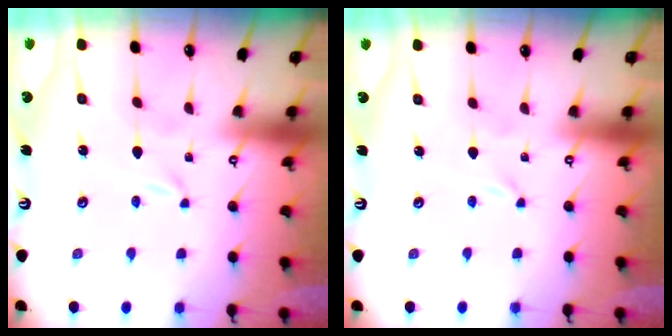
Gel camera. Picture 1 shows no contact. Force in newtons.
{"total": 0.0}